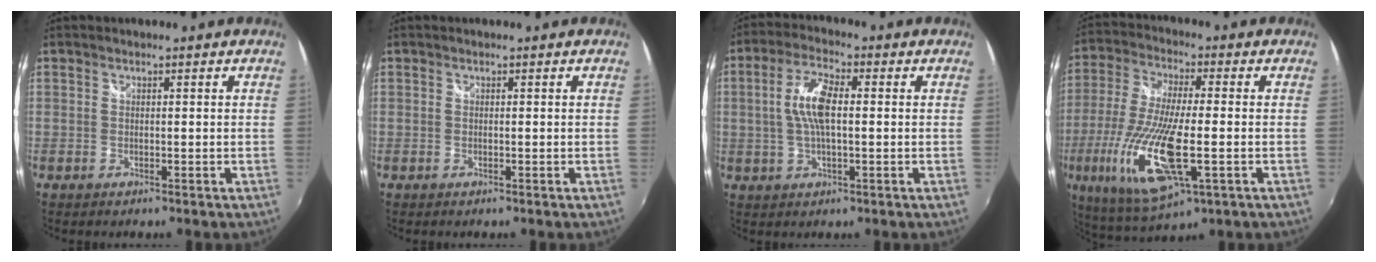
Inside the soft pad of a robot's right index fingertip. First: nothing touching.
{"total": 0.0}
{"total": 7.9, "force": [0.4, 2.9, 7.3], "torque": [-0.146, 0.010, 0.009]}
{"total": 19.1, "force": [-5.2, 5.5, 17.5], "torque": [-0.368, -0.038, -0.093]}